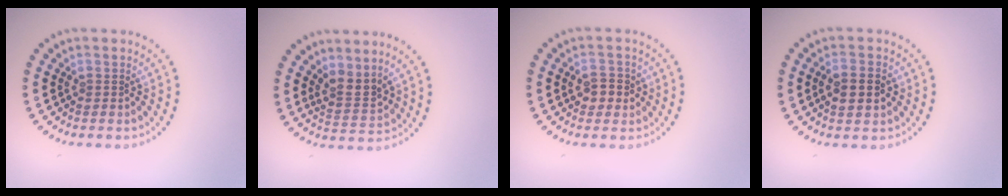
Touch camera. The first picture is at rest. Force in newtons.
{"total": 2.7, "press": 2.0, "slide": 1.8}
{"total": 2.4, "press": 2.3, "slide": 0.5}
{"total": 2.6, "press": 2.6, "slide": 0.1}